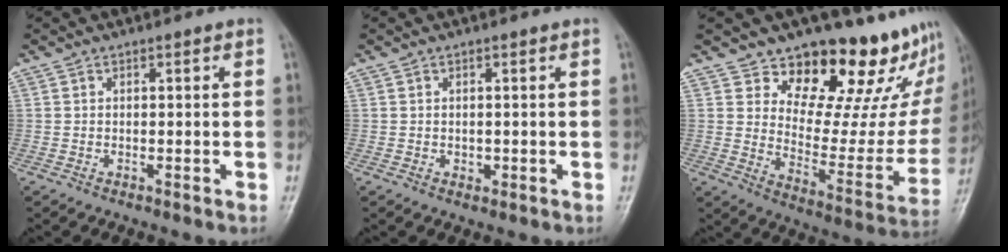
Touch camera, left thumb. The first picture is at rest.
{"total": 0.9, "force": [0.0, 0.7, 0.5], "torque": [-0.005, 0.000, 0.002]}
{"total": 22.4, "force": [17.7, 9.5, 9.8], "torque": [-0.080, -0.133, 0.235]}